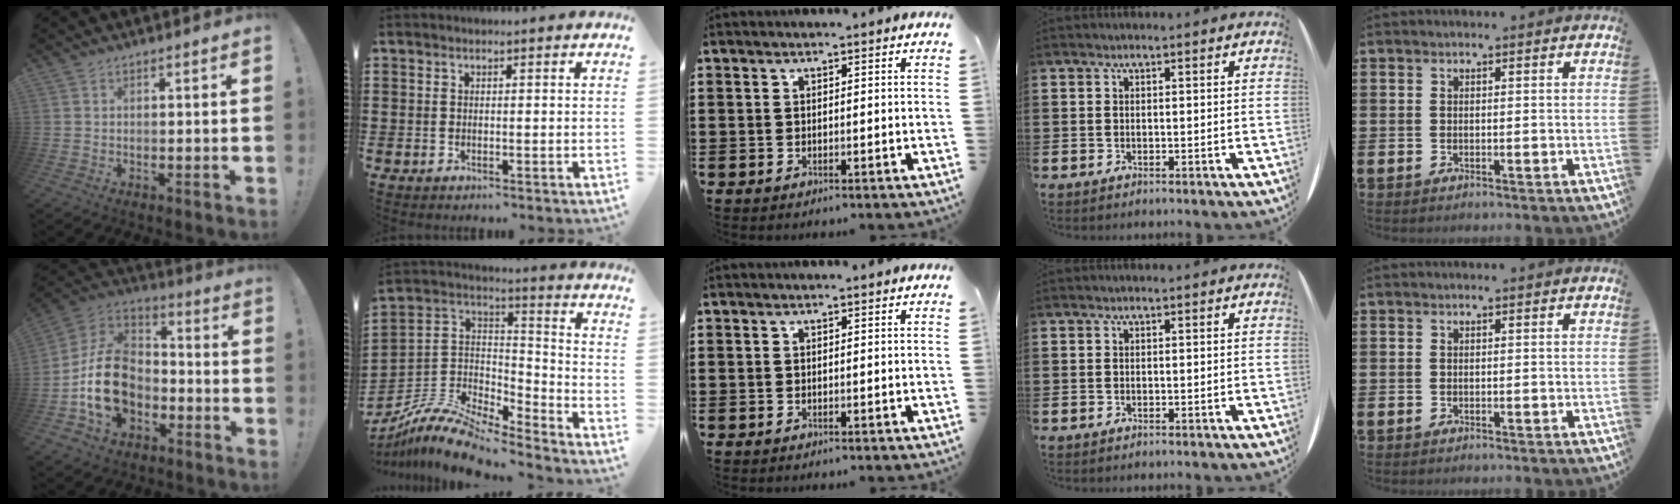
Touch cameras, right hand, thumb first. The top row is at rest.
{"thumb": {"total": 18.4, "force": [-5.2, 13.7, 11.2], "torque": [-0.209, 0.040, -0.079]}, "index": {"total": 10.6, "force": [-9.2, 2.6, 4.5], "torque": [-0.097, 0.022, -0.185]}}